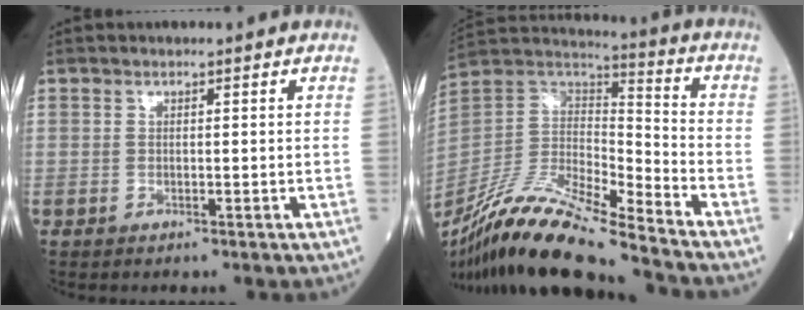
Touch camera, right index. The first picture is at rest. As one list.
[{"total": 20.3, "force": [-16.5, 1.7, 11.7], "torque": [-0.253, -0.015, -0.316]}]